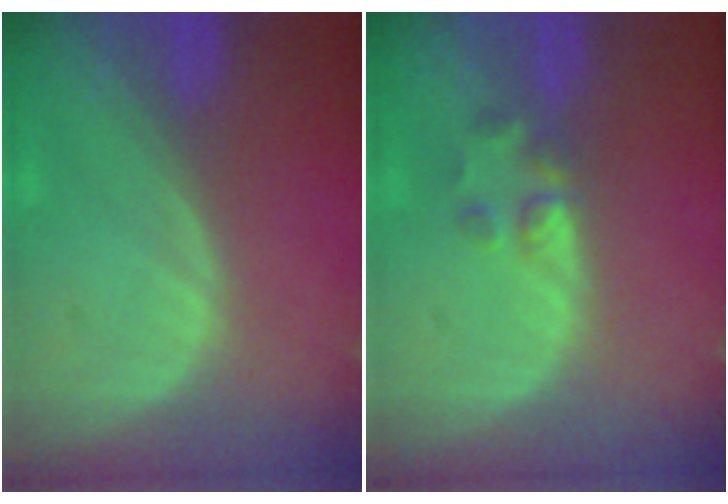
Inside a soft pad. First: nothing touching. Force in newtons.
{"total": 2.6, "press": 2.4, "slide": 0.9}